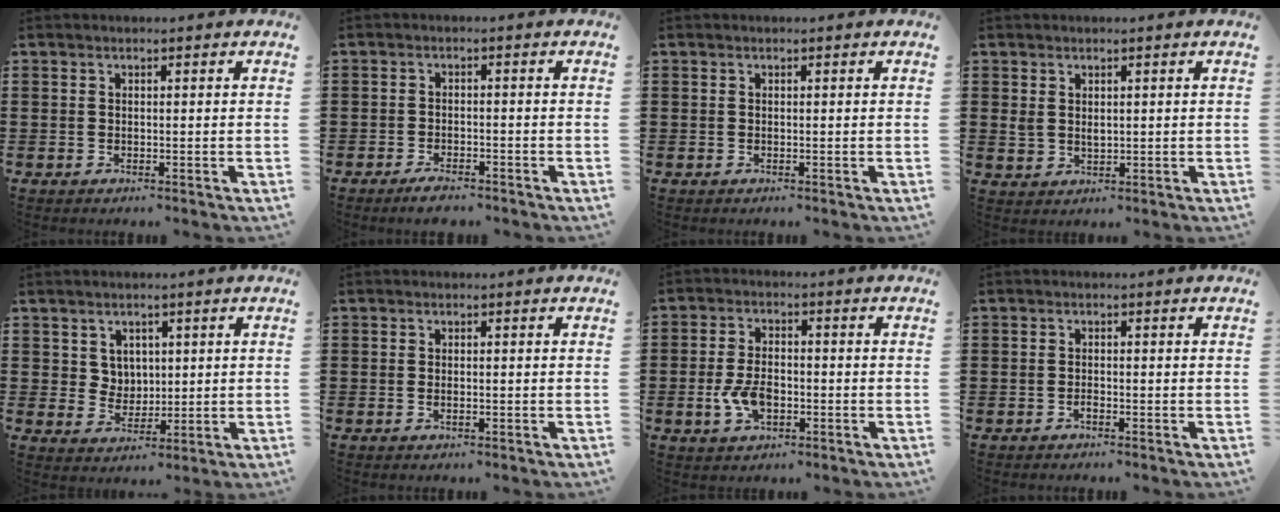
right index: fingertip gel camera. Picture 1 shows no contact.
{"total": 2.2, "force": [-2.1, 0.3, 0.7], "torque": [-0.016, 0.002, -0.040]}
{"total": 0.0}
{"total": 1.9, "force": [0.7, 1.3, 1.1], "torque": [-0.025, 0.005, 0.013]}
{"total": 3.9, "force": [2.0, 3.2, 0.8], "torque": [-0.030, 0.008, 0.037]}
{"total": 0.8, "force": [-0.2, 0.2, 0.7], "torque": [-0.014, -0.003, -0.003]}
{"total": 5.6, "force": [-1.5, 3.2, 4.4], "torque": [-0.096, 0.001, -0.029]}
{"total": 0.9, "force": [-0.6, 0.3, 0.6], "torque": [-0.013, -0.004, -0.010]}